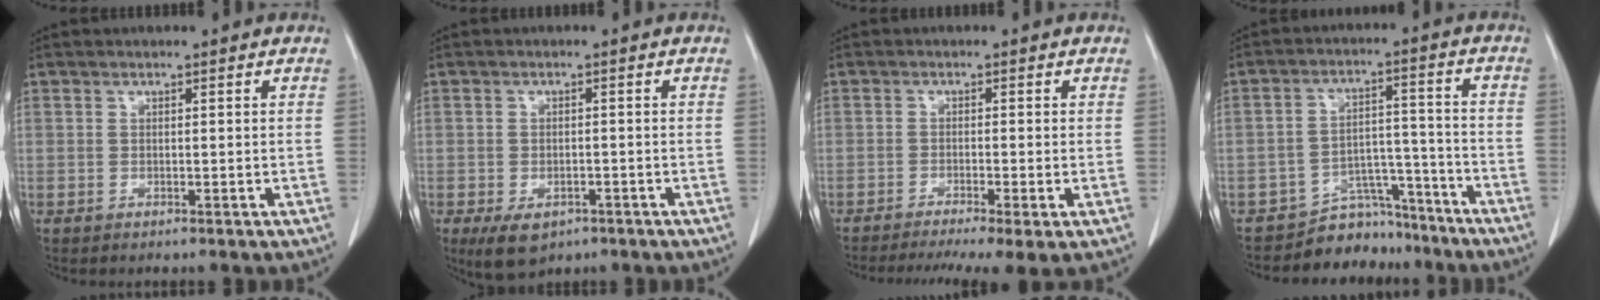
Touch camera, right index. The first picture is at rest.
{"total": 5.4, "force": [-3.3, 3.0, 3.0], "torque": [-0.054, -0.007, -0.044]}
{"total": 8.3, "force": [-5.8, 0.7, 5.9], "torque": [-0.093, -0.012, -0.093]}
{"total": 7.9, "force": [-7.2, 3.3, -0.1], "torque": [0.015, 0.056, -0.113]}